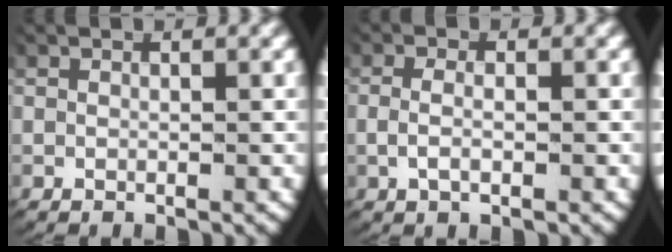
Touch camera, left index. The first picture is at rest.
{"total": 2.2, "force": [-0.7, 1.0, 1.8], "torque": [-0.045, -0.009, -0.008]}